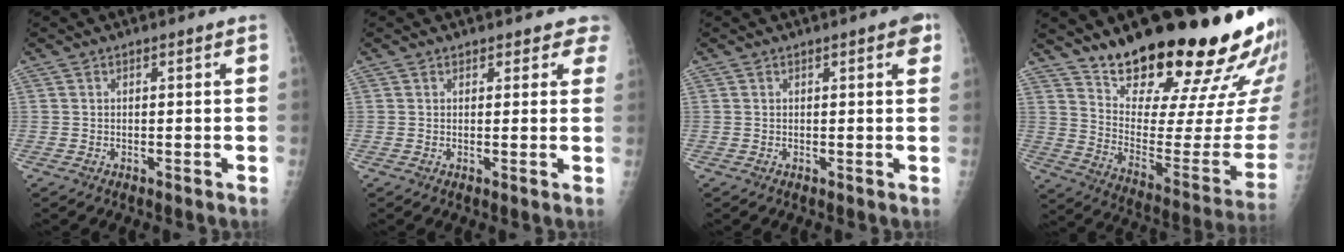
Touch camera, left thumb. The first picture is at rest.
{"total": 3.5, "force": [3.0, 1.7, 0.0], "torque": [0.038, -0.015, 0.016]}
{"total": 2.8, "force": [1.4, 0.9, 2.3], "torque": [-0.020, 0.000, 0.012]}
{"total": 28.2, "force": [20.8, 7.0, 17.7], "torque": [-0.230, -0.131, 0.309]}